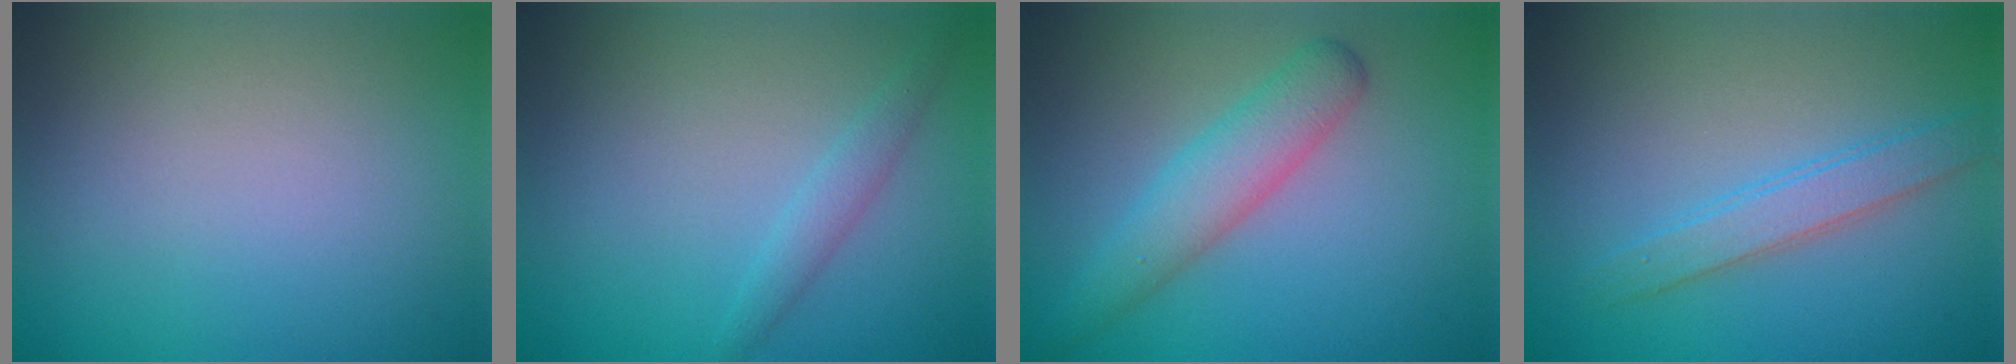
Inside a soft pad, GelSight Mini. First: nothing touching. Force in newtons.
{"total": 1.4, "press": 1.4, "slide": 0.1}
{"total": 3.8, "press": 3.8, "slide": 0.1}
{"total": 2.5, "press": 2.5, "slide": 0.2}